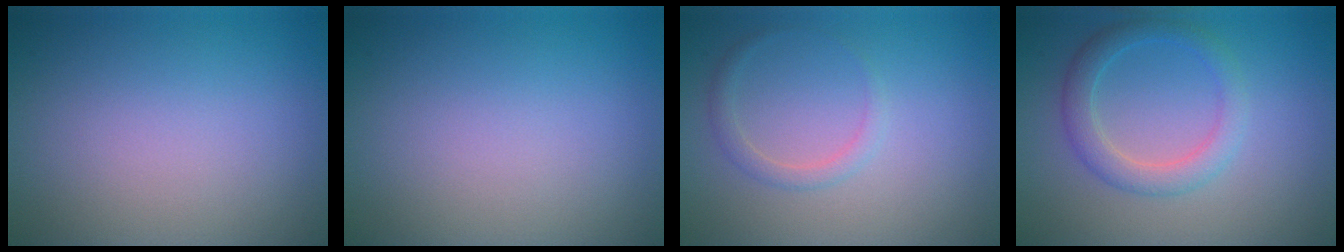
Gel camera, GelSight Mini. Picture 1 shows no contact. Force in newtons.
{"total": 0.0}
{"total": 1.3, "press": 1.3, "slide": 0.1}
{"total": 3.0, "press": 3.0, "slide": 0.0}